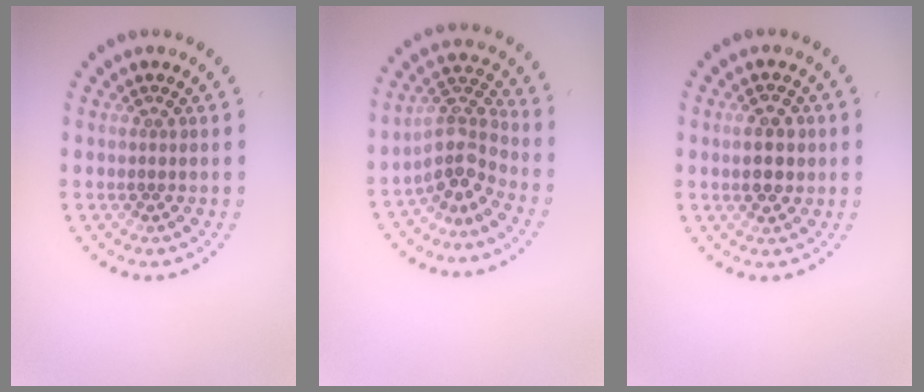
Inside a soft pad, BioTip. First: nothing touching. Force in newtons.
{"total": 3.9, "press": 2.8, "slide": 2.7}
{"total": 3.8, "press": 3.8, "slide": 0.2}